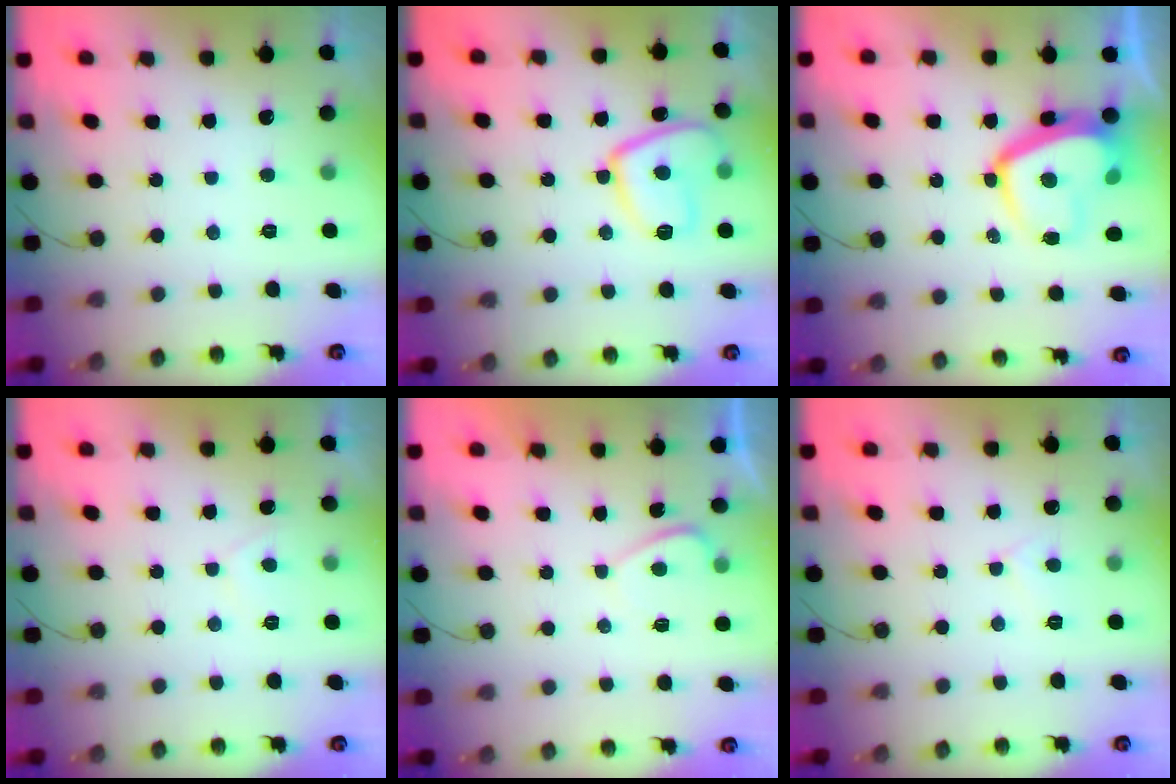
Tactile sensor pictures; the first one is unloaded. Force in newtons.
{"total": 11.3, "press": 11.3, "slide": 1.1}
{"total": 12.2, "press": 12.2, "slide": 0.9}
{"total": 1.5, "press": 1.4, "slide": 0.5}
{"total": 1.0, "press": 0.8, "slide": 0.5}
{"total": 3.9, "press": 3.8, "slide": 0.4}